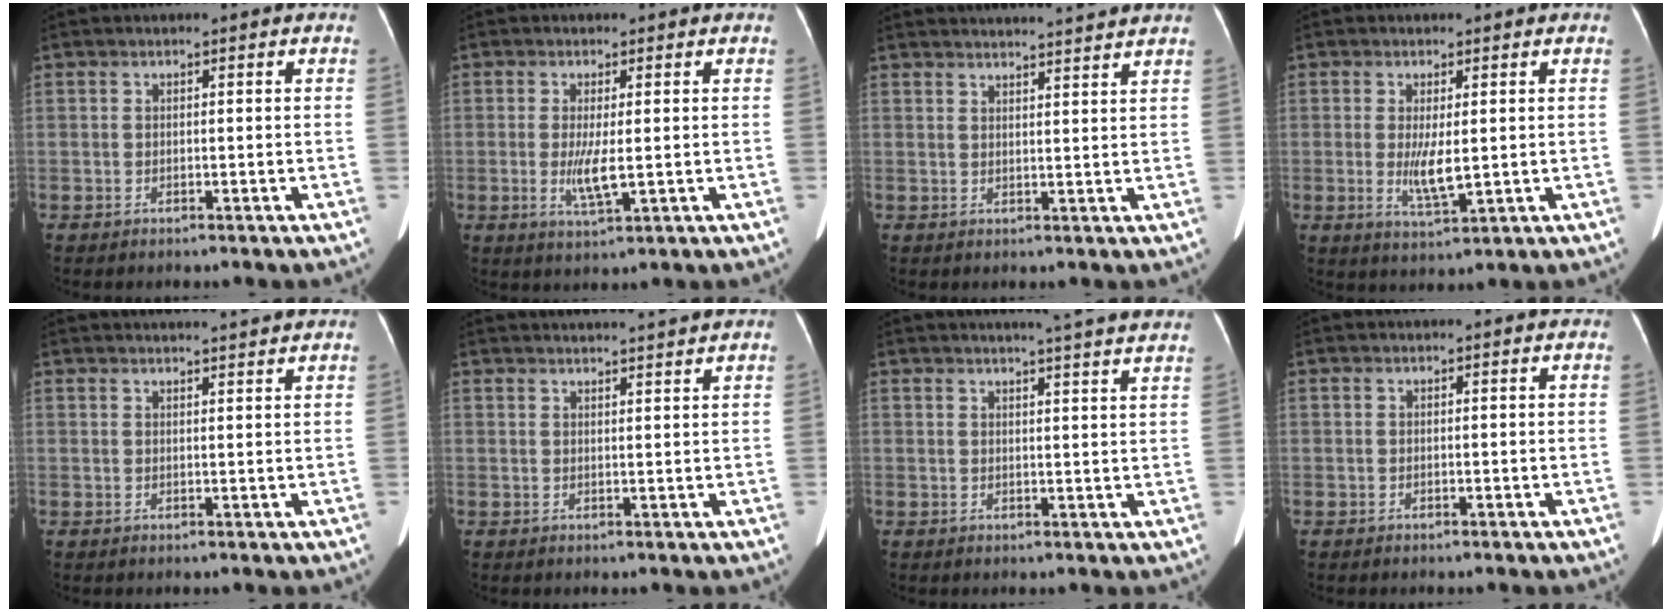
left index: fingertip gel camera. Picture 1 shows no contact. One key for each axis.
{"total": 4.0, "fx": -0.3, "fy": 0.6, "fz": 4.0, "tx": -0.083, "ty": -0.012, "tz": 0.000}
{"total": 11.3, "fx": 10.8, "fy": -0.5, "fz": 3.2, "tx": -0.048, "ty": 0.008, "tz": 0.132}
{"total": 4.4, "fx": 0.0, "fy": 0.9, "fz": 4.3, "tx": -0.085, "ty": -0.013, "tz": 0.007}
{"total": 6.8, "fx": 6.5, "fy": -0.2, "fz": 2.1, "tx": -0.030, "ty": 0.017, "tz": 0.073}
{"total": 7.9, "fx": 7.5, "fy": -0.8, "fz": 2.2, "tx": -0.030, "ty": 0.014, "tz": 0.090}
{"total": 12.5, "fx": 11.5, "fy": -0.5, "fz": 4.9, "tx": -0.064, "ty": -0.022, "tz": 0.119}
{"total": 0.8, "fx": 0.7, "fy": 0.1, "fz": 0.2, "tx": -0.011, "ty": 0.003, "tz": 0.005}